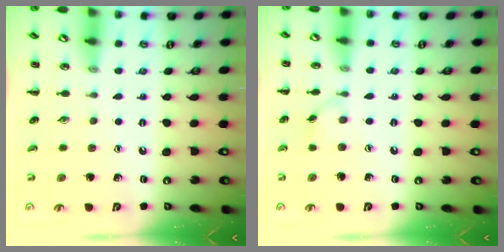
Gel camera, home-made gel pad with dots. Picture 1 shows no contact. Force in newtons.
{"total": 3.3, "press": 3.2, "slide": 1.0}